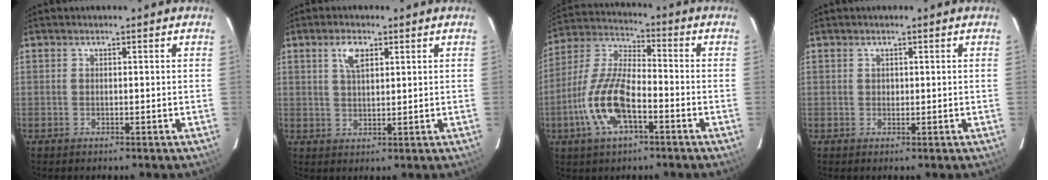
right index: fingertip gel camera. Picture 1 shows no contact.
{"total": 4.1, "force": [2.0, 1.9, 3.1], "torque": [-0.056, 0.007, 0.038]}
{"total": 13.6, "force": [-5.3, 5.3, 11.4], "torque": [-0.247, -0.003, -0.103]}
{"total": 0.7, "force": [0.2, 0.7, 0.0], "torque": [0.003, 0.004, 0.003]}